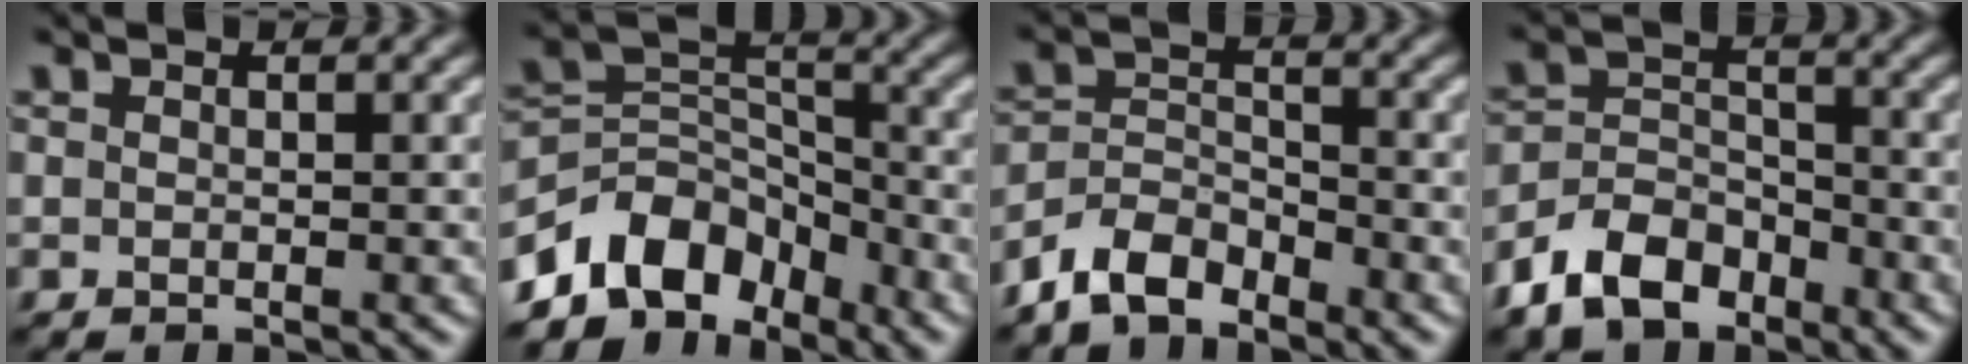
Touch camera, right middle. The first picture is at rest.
{"total": 7.3, "force": [-5.1, 4.5, 2.8], "torque": [-0.031, 0.000, -0.107]}
{"total": 4.2, "force": [-3.4, 1.9, 1.5], "torque": [-0.029, 0.001, -0.078]}
{"total": 5.9, "force": [-4.2, 3.5, 2.4], "torque": [-0.049, -0.002, -0.087]}